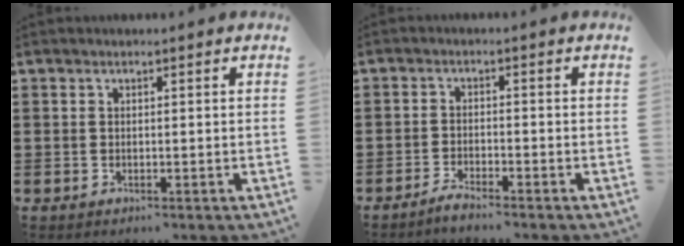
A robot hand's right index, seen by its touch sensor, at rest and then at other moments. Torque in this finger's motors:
{"motor_torque": [-0.06, 0.11, 0.02, 0.00]}